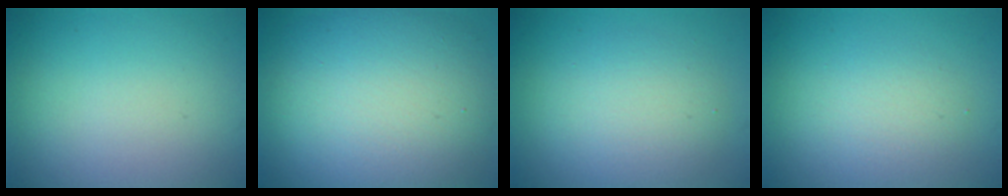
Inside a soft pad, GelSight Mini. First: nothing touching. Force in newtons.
{"total": 13.5, "press": 13.5, "slide": 0.8}
{"total": 3.8, "press": 3.8, "slide": 0.3}
{"total": 2.4, "press": 2.4, "slide": 0.1}